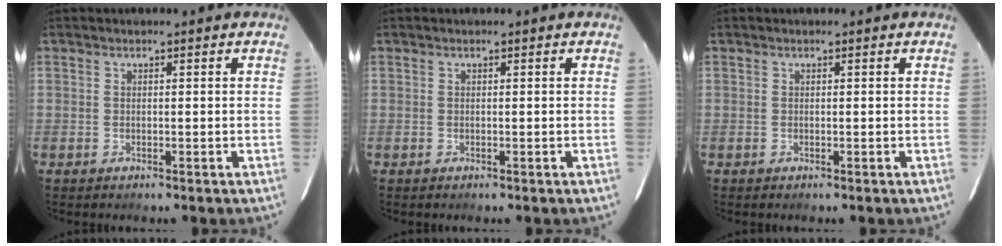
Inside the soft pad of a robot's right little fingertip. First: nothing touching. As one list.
[{"total": 0.0}, {"total": 0.0}]